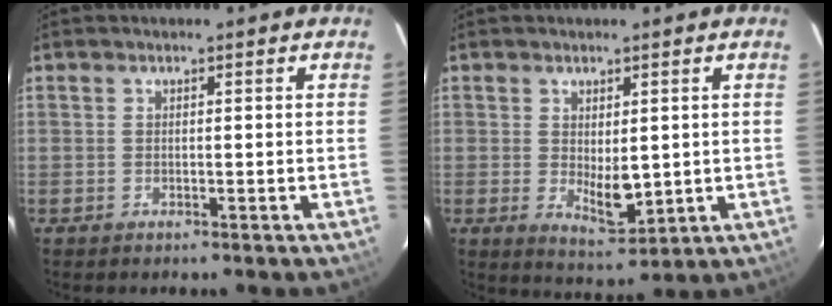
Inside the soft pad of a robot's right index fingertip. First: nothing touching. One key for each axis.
{"total": 5.9, "fx": 0.1, "fy": 3.0, "fz": 5.1, "tx": -0.080, "ty": -0.016, "tz": 0.012}